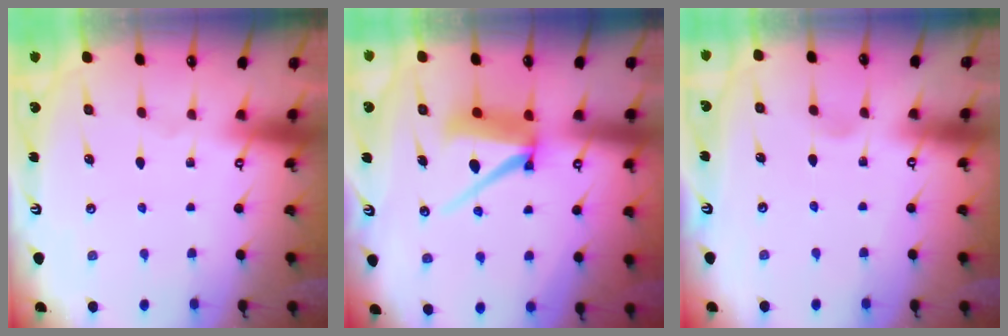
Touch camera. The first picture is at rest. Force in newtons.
{"total": 9.7, "press": 9.6, "slide": 1.1}
{"total": 2.3, "press": 2.3, "slide": 0.3}